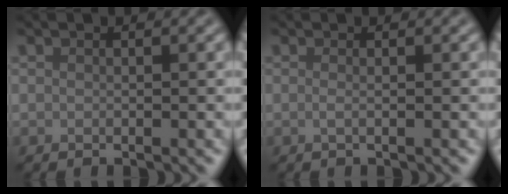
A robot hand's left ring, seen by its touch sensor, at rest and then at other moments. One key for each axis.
{"total": 0.8, "fx": -0.1, "fy": 0.2, "fz": 0.8, "tx": -0.011, "ty": -0.002, "tz": -0.004}